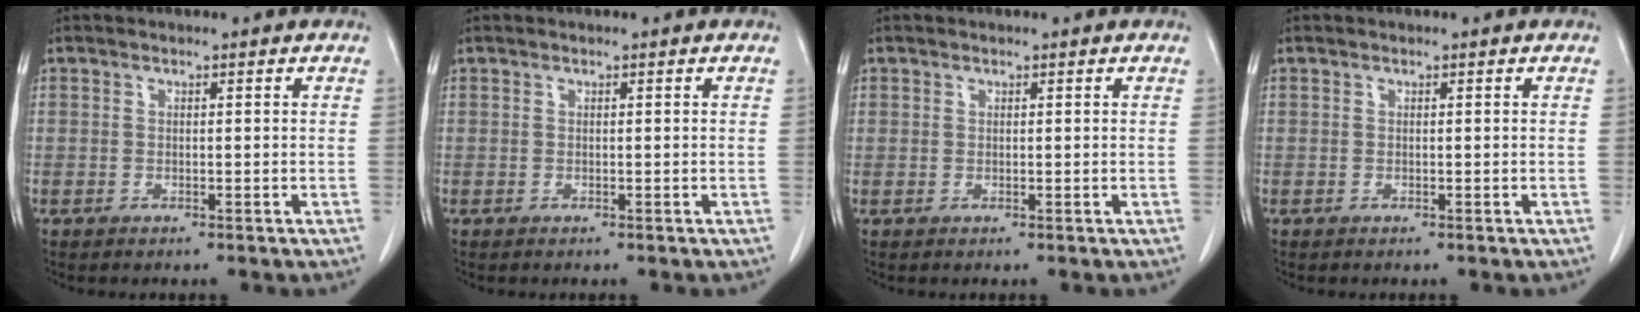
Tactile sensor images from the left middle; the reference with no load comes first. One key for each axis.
{"total": 0.0}
{"total": 0.6, "fx": 0.3, "fy": 0.5, "fz": 0.0, "tx": 0.006, "ty": 0.002, "tz": 0.004}
{"total": 0.0}